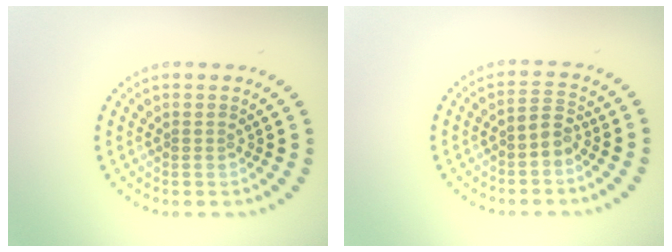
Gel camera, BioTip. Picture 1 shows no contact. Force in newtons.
{"total": 2.0, "press": 1.6, "slide": 1.1}